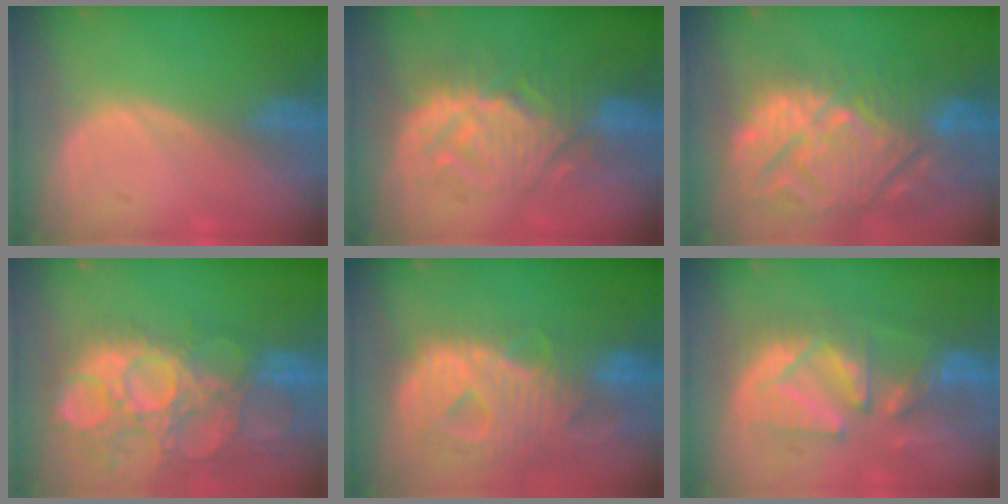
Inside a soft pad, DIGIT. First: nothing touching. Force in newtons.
{"total": 9.3, "press": 9.1, "slide": 1.9}
{"total": 15.2, "press": 13.1, "slide": 7.8}
{"total": 15.0, "press": 12.6, "slide": 8.2}
{"total": 12.8, "press": 10.9, "slide": 6.8}
{"total": 9.4, "press": 9.3, "slide": 0.9}